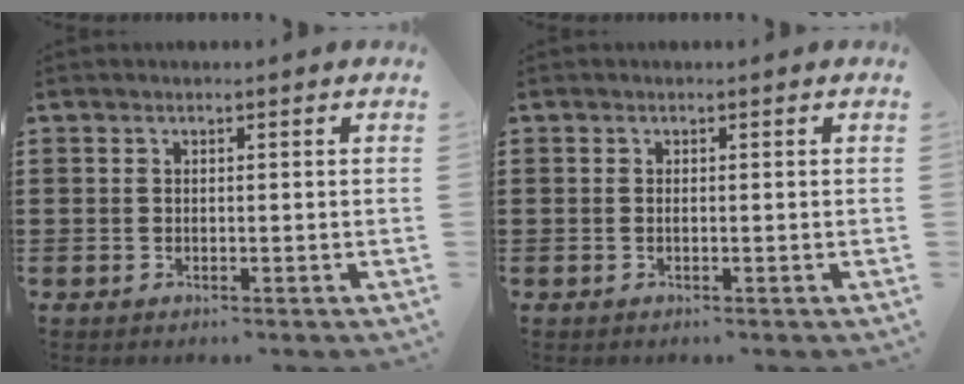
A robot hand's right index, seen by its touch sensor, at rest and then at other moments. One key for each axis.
{"total": 0.0}